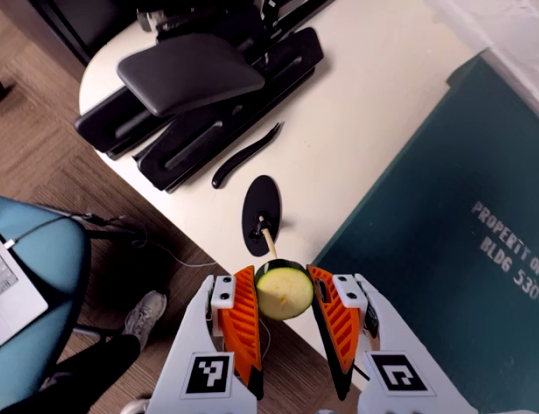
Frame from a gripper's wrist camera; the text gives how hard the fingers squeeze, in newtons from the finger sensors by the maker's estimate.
{"total": 9.5, "left": 9.1, "right": 10.0}